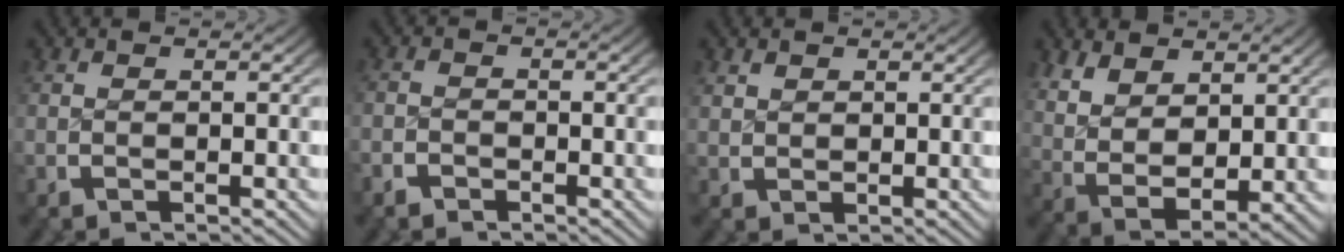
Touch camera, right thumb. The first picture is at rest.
{"total": 1.6, "force": [-1.3, 0.9, 0.0], "torque": [0.002, -0.003, -0.027]}
{"total": 1.7, "force": [1.1, 1.2, 0.5], "torque": [-0.007, -0.002, 0.030]}
{"total": 8.3, "force": [0.5, 6.0, 5.8], "torque": [-0.142, -0.044, 0.035]}